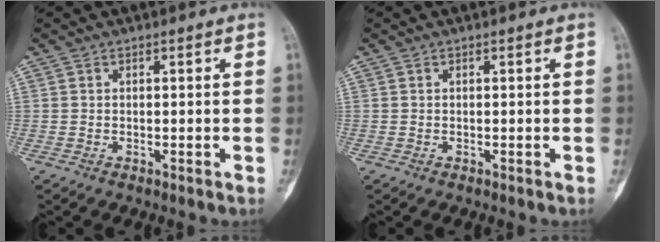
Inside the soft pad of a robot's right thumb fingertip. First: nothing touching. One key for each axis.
{"total": 0.0}